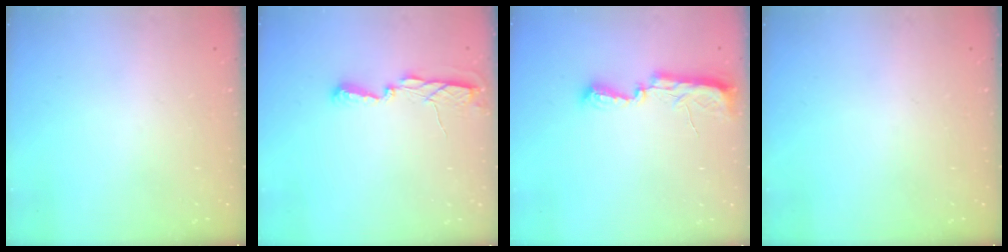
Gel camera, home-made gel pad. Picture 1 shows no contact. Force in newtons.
{"total": 5.5, "press": 5.5, "slide": 0.6}
{"total": 7.7, "press": 7.7, "slide": 0.7}
{"total": 0.0}